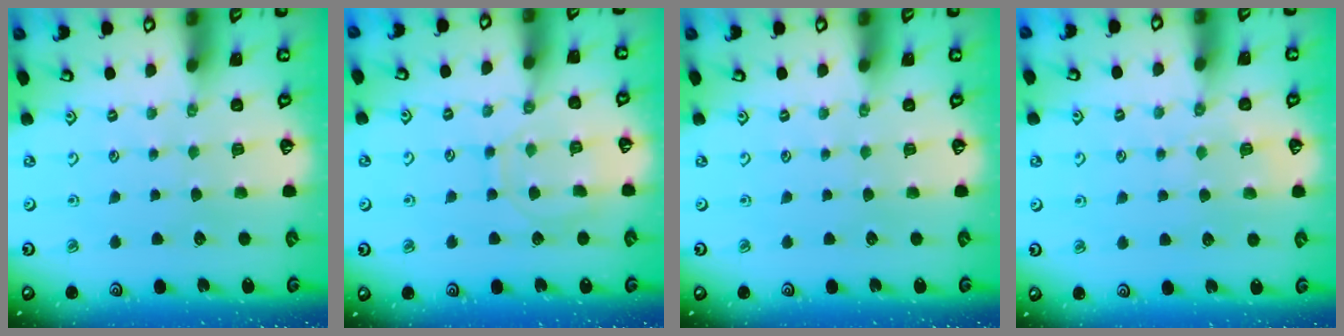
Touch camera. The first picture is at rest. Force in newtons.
{"total": 9.2, "press": 9.2, "slide": 0.8}
{"total": 0.0}
{"total": 4.8, "press": 4.8, "slide": 0.7}